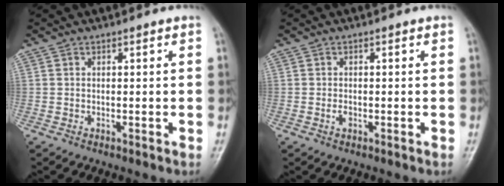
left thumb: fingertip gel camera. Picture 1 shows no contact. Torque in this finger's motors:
{"motor_torque": [-0.06, 0.11, 0.25, 0.08, 0.04]}